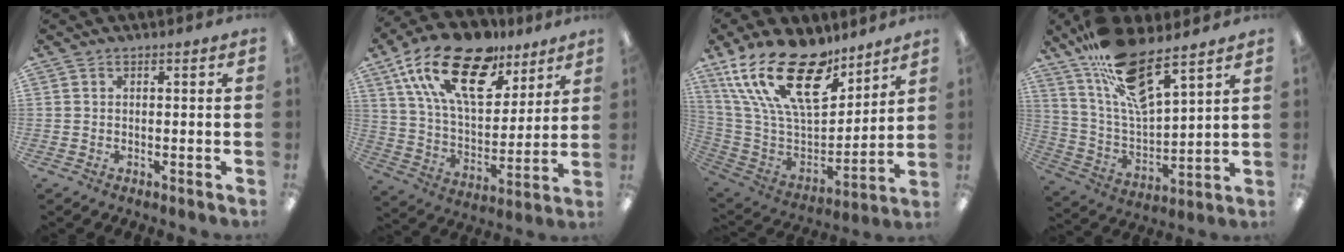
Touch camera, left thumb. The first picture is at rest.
{"total": 22.7, "force": [13.8, 11.1, 14.2], "torque": [-0.269, -0.069, 0.240]}
{"total": 25.5, "force": [15.2, 12.2, 16.5], "torque": [-0.318, -0.094, 0.274]}
{"total": 16.0, "force": [11.9, 3.9, 10.0], "torque": [-0.200, -0.067, 0.207]}